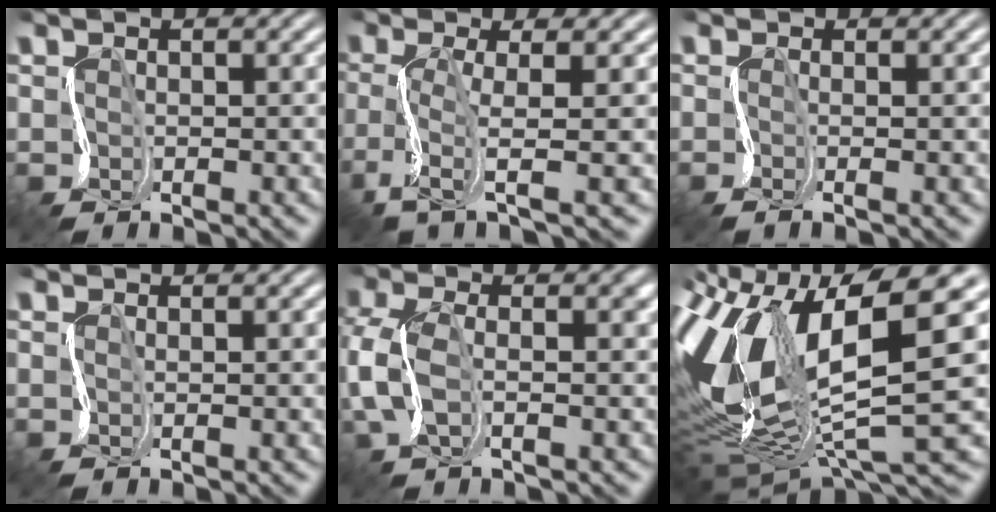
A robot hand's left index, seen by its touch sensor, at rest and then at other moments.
{"total": 3.0, "force": [-0.9, 0.3, 2.9], "torque": [-0.076, -0.003, -0.025]}
{"total": 2.1, "force": [-0.3, 0.9, 2.0], "torque": [-0.023, -0.010, -0.006]}
{"total": 0.7, "force": [0.5, 0.3, 0.4], "torque": [-0.003, 0.000, 0.008]}
{"total": 4.6, "force": [0.4, 2.2, 4.0], "torque": [-0.100, 0.012, -0.007]}
{"total": 12.2, "force": [3.4, 5.1, 10.5], "torque": [-0.235, 0.006, 0.067]}